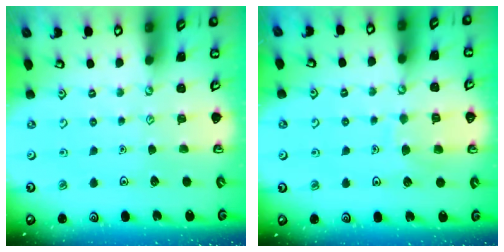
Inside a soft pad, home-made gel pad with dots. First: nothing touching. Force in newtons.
{"total": 6.3, "press": 6.2, "slide": 0.6}